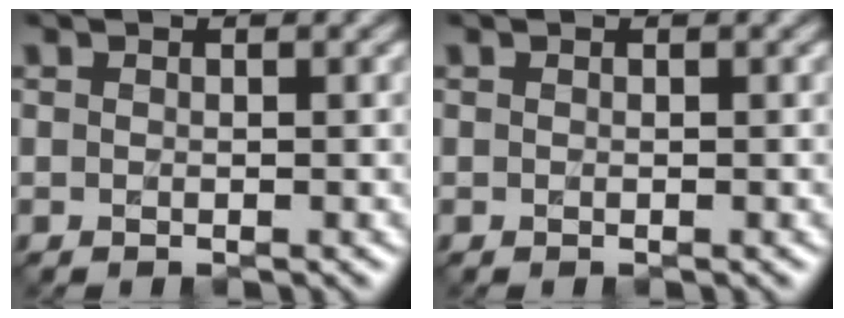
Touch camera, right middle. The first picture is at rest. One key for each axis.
{"total": 0.0}